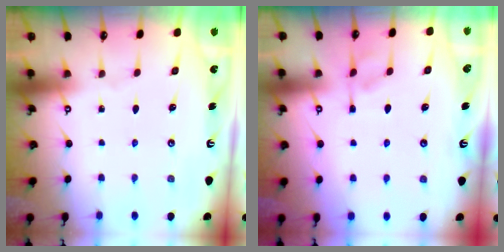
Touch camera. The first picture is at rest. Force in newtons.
{"total": 4.9, "press": 4.8, "slide": 0.7}